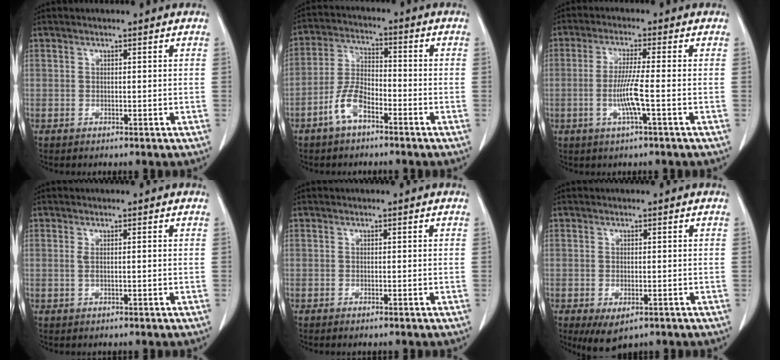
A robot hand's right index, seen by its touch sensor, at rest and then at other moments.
{"total": 6.6, "force": [-3.9, 2.8, 4.6], "torque": [-0.107, 0.008, -0.078]}
{"total": 5.5, "force": [-1.4, -0.5, 5.3], "torque": [-0.109, -0.008, -0.030]}
{"total": 1.0, "force": [0.0, 0.1, 0.9], "torque": [-0.022, 0.001, 0.002]}
{"total": 0.6, "force": [-0.5, 0.0, 0.3], "torque": [-0.015, -0.003, -0.005]}
{"total": 4.4, "force": [-2.3, 2.1, 3.1], "torque": [-0.057, -0.010, -0.027]}